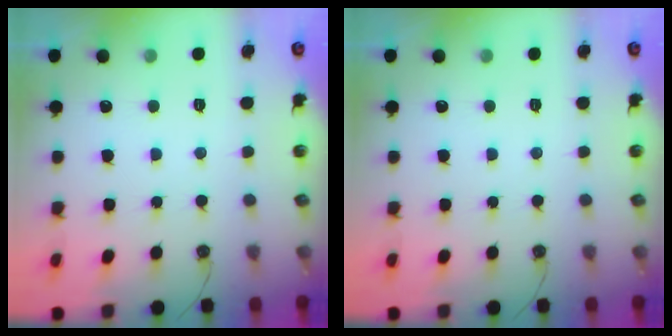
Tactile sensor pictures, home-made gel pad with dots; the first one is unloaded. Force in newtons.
{"total": 0.0}